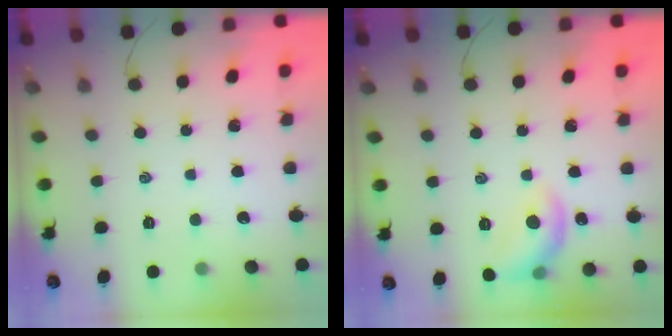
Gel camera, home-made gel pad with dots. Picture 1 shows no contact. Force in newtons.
{"total": 9.6, "press": 9.6, "slide": 0.3}